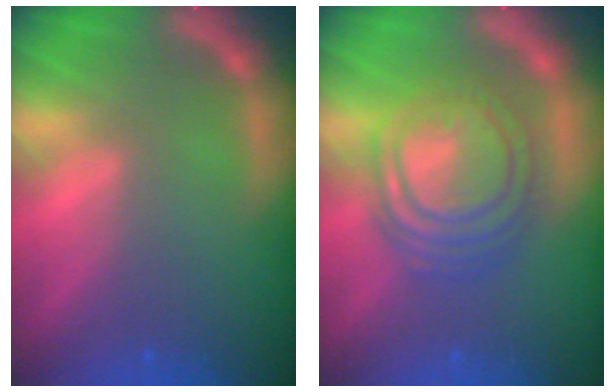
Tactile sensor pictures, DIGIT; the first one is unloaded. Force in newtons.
{"total": 9.0}